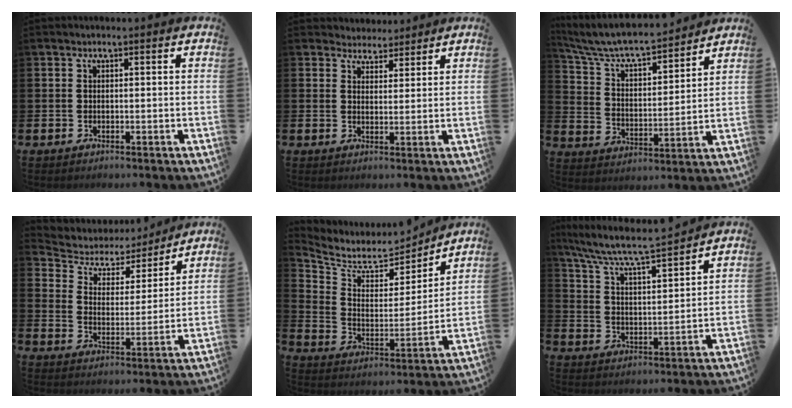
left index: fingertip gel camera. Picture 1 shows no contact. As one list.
[{"total": 3.5, "force": [3.2, 1.3, -0.3], "torque": [0.002, -0.021, 0.057]}, {"total": 7.7, "force": [7.2, 1.4, 2.4], "torque": [-0.086, -0.054, 0.123]}, {"total": 4.9, "force": [4.1, 2.5, 1.0], "torque": [-0.053, -0.028, 0.064]}, {"total": 6.1, "force": [5.7, 2.2, 0.4], "torque": [-0.054, -0.058, 0.095]}, {"total": 7.1, "force": [6.6, 0.3, 2.5], "torque": [-0.082, -0.051, 0.112]}]